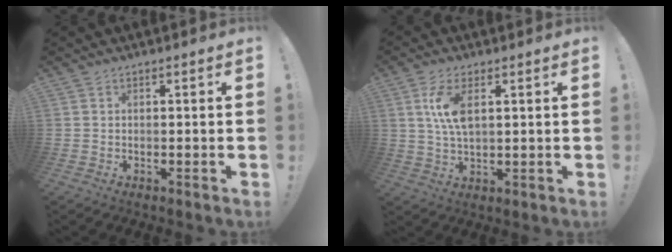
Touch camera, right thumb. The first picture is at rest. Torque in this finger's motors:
{"motor_torque": [-0.31, 0.34, 0.94, 0.15, 0.04]}